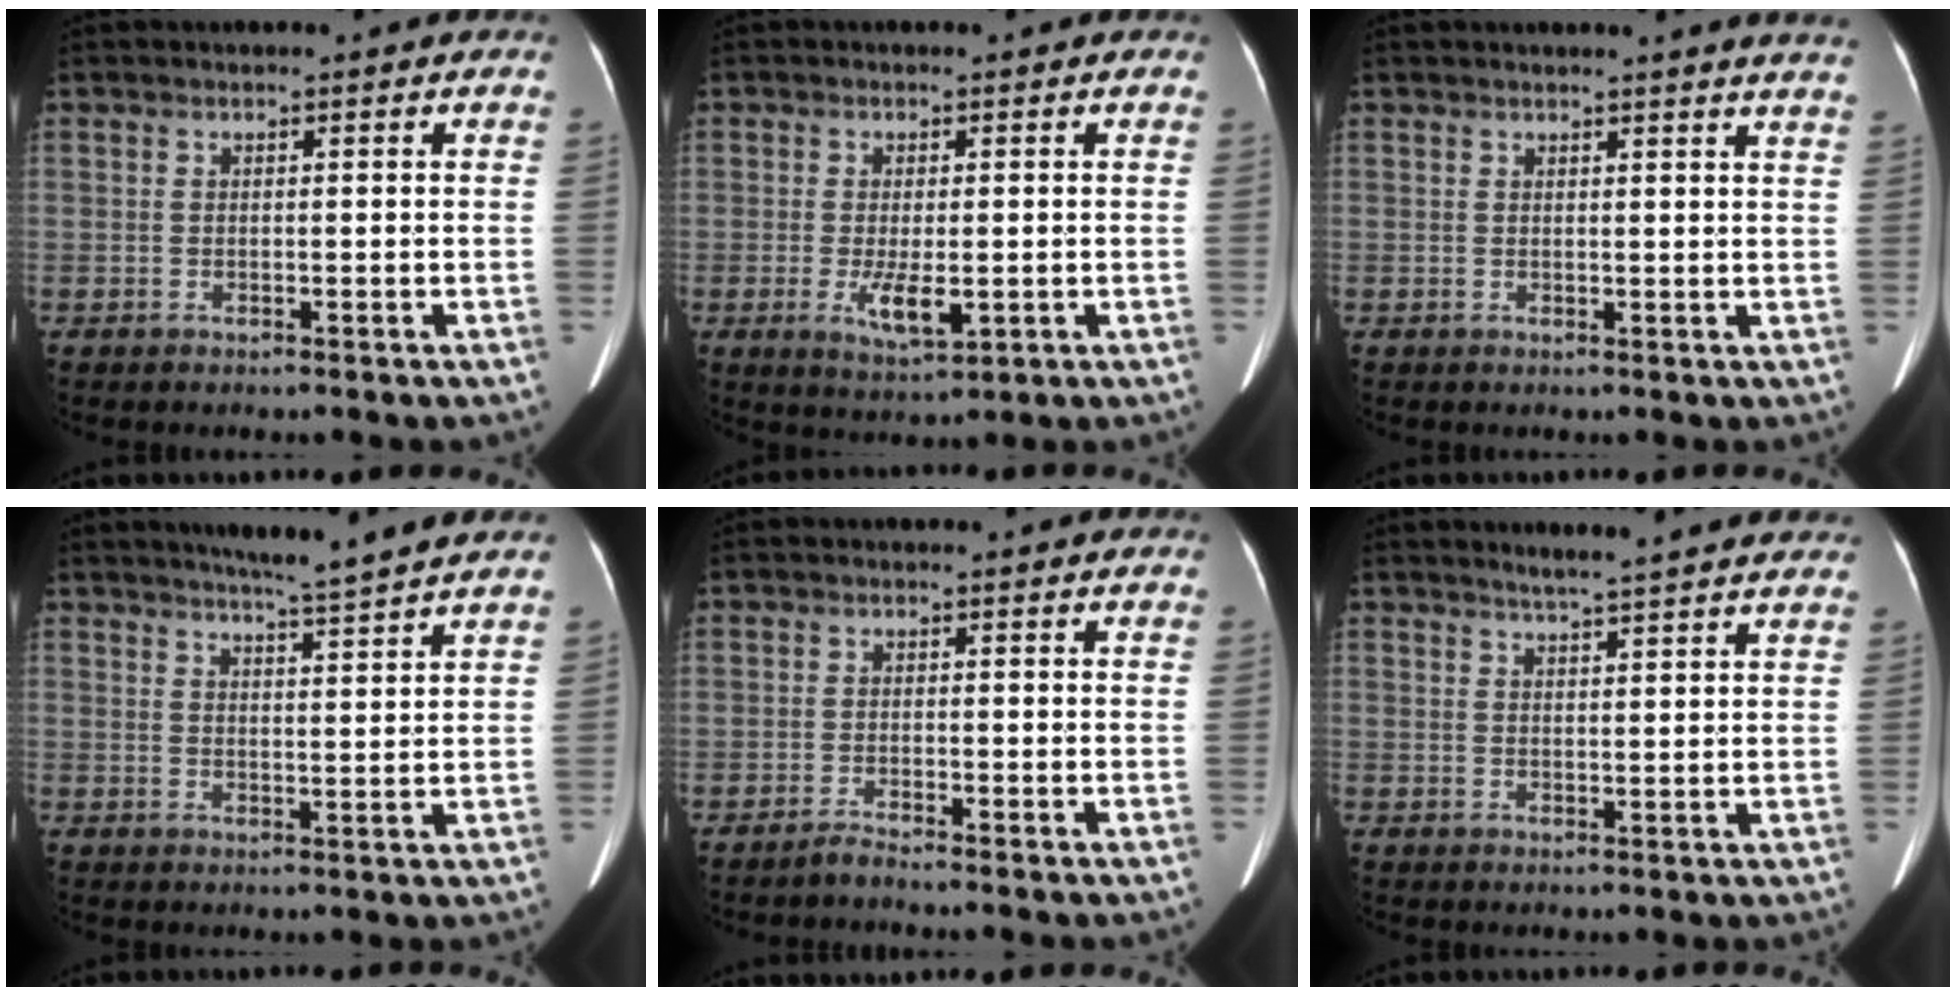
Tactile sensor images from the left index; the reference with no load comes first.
{"total": 4.7, "force": [-1.0, 1.6, 4.3], "torque": [-0.083, -0.010, -0.010]}
{"total": 6.5, "force": [6.1, -0.7, 2.2], "torque": [-0.022, -0.018, 0.044]}
{"total": 6.9, "force": [6.1, -1.3, 3.0], "torque": [-0.048, -0.005, 0.084]}
{"total": 1.6, "force": [-1.5, -0.3, 0.3], "torque": [-0.012, -0.004, -0.028]}
{"total": 9.4, "force": [8.4, 0.2, 4.2], "torque": [-0.058, 0.013, 0.094]}